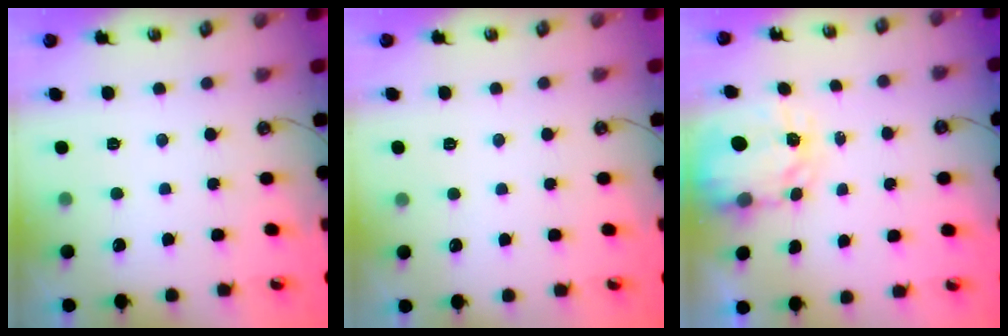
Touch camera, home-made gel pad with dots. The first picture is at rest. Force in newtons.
{"total": 0.5, "press": 0.5, "slide": 0.2}
{"total": 3.4, "press": 3.4, "slide": 0.3}